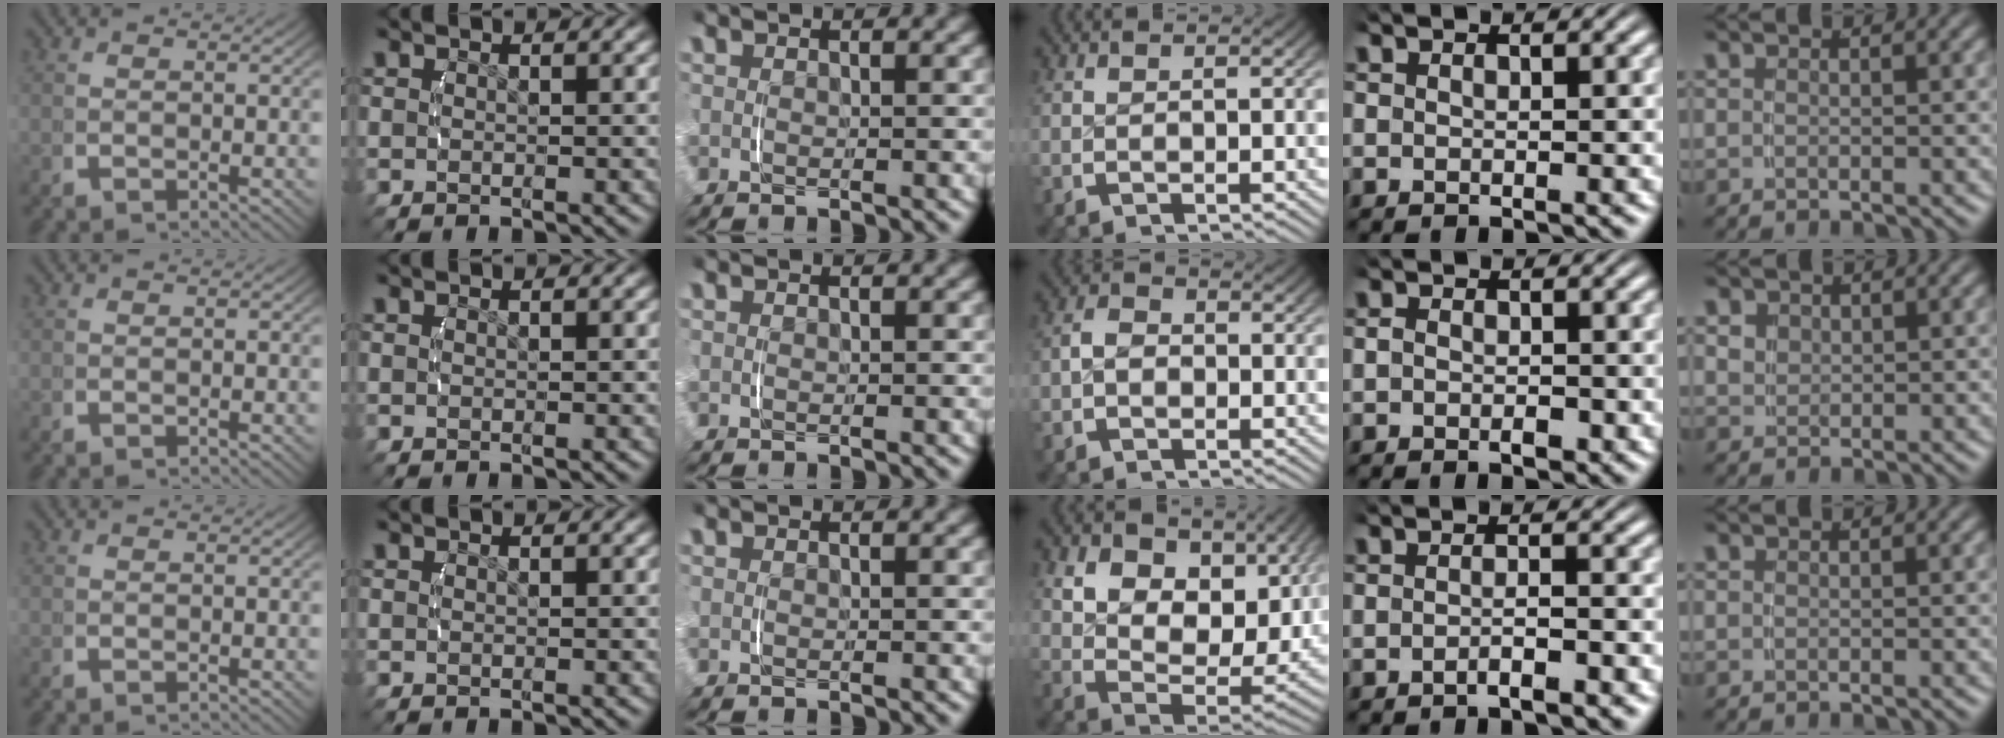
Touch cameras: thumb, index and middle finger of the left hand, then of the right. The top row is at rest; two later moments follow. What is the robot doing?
{"motion": "lift_and_place", "object": "toothpaste"}